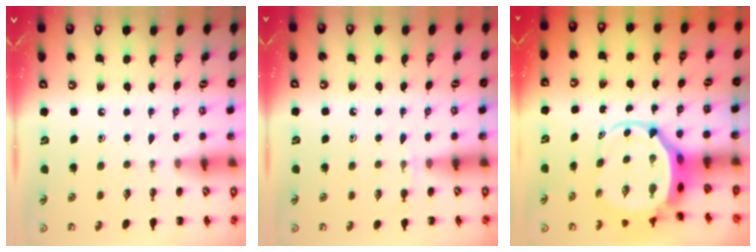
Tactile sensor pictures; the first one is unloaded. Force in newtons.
{"total": 4.9, "press": 4.6, "slide": 1.7}
{"total": 5.6, "press": 5.4, "slide": 1.2}